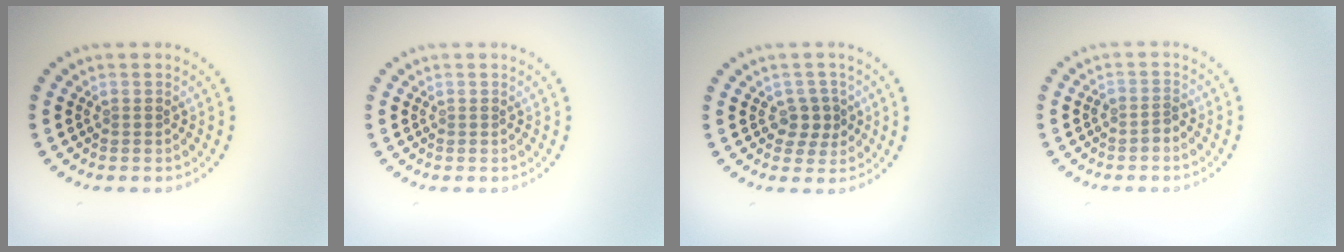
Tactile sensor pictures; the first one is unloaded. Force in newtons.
{"total": 0.0}
{"total": 2.2, "press": 2.0, "slide": 0.9}
{"total": 1.3, "press": 0.9, "slide": 0.9}